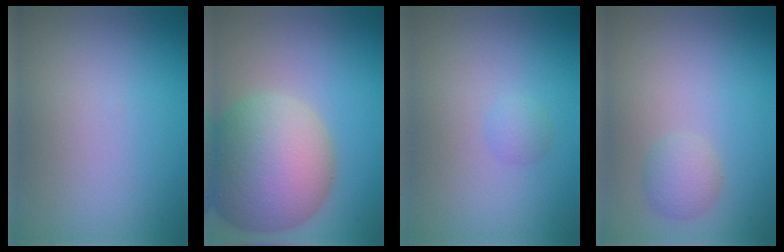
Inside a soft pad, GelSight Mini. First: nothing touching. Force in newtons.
{"total": 11.7, "press": 11.7, "slide": 0.6}
{"total": 1.0, "press": 1.0, "slide": 0.0}
{"total": 1.8, "press": 1.8, "slide": 0.1}